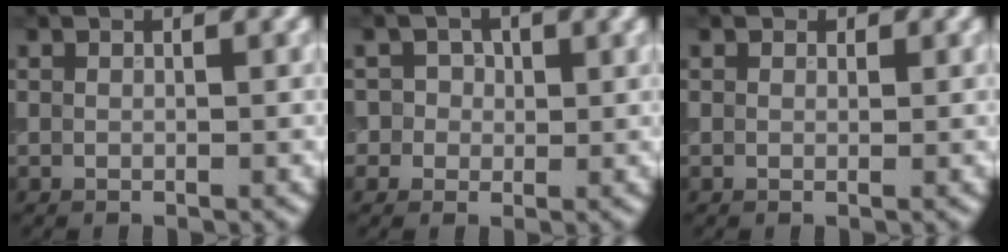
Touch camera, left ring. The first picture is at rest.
{"total": 2.9, "force": [0.7, 2.6, 0.9], "torque": [0.004, 0.006, -0.003]}
{"total": 0.7, "force": [0.4, 0.5, 0.1], "torque": [0.002, -0.006, 0.001]}